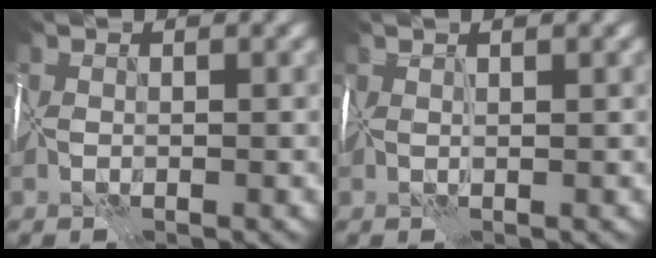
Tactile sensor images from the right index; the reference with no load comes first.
{"total": 2.1, "force": [1.3, 0.4, 1.6], "torque": [-0.011, 0.016, 0.009]}